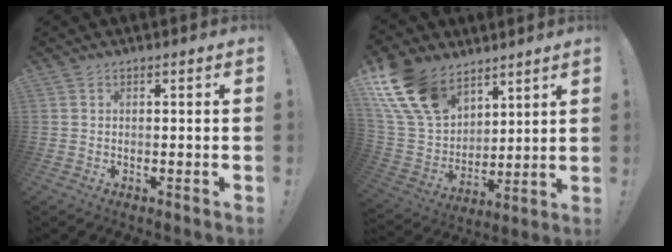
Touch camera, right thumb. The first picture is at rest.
{"total": 19.5, "force": [12.0, 12.2, 9.3], "torque": [-0.207, -0.062, 0.237]}